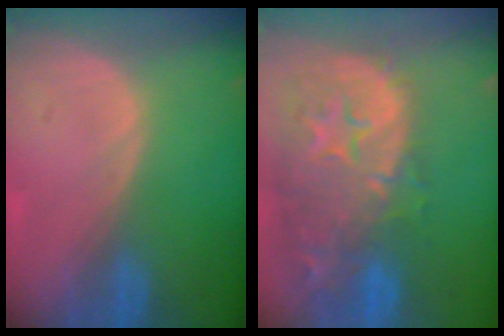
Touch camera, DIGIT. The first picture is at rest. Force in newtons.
{"total": 15.1, "press": 12.1, "slide": 9.0}